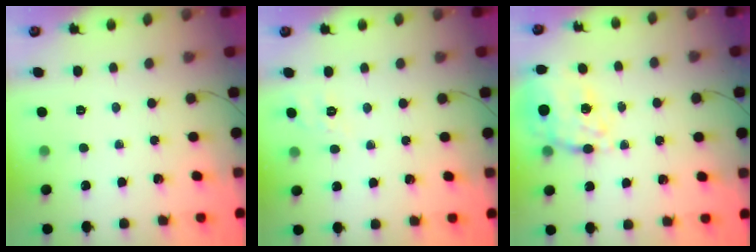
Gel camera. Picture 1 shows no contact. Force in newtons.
{"total": 1.7, "press": 0.2, "slide": 1.7}
{"total": 12.8, "press": 12.0, "slide": 4.6}